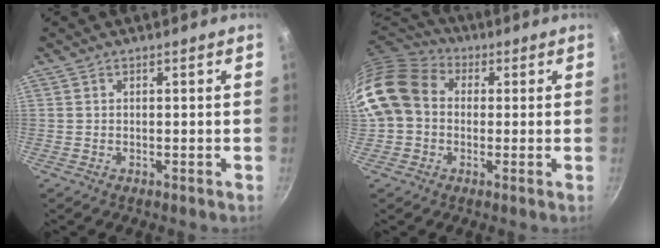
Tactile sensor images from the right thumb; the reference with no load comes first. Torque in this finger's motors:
{"motor_torque": [1.74, 3.27, 1.12, -0.37, 0.37]}